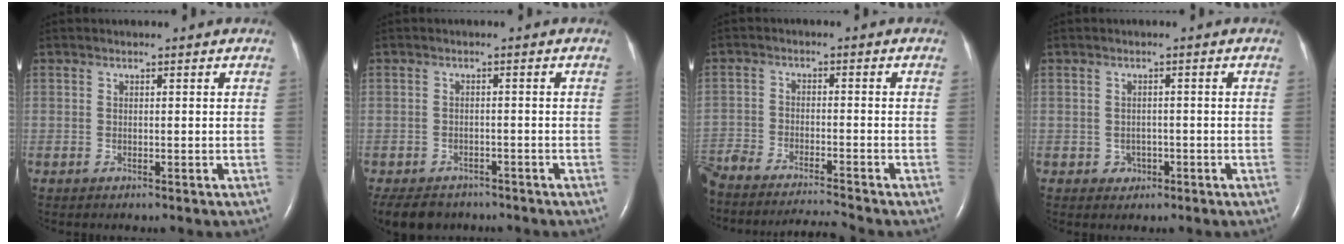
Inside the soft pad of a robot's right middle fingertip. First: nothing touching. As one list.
[{"total": 8.6, "force": [-6.7, 4.7, 2.6], "torque": [-0.053, -0.010, -0.091]}, {"total": 13.6, "force": [-12.7, 0.1, 4.8], "torque": [-0.092, -0.006, -0.208]}, {"total": 1.8, "force": [-0.7, 1.6, 0.5], "torque": [-0.006, 0.006, -0.005]}]